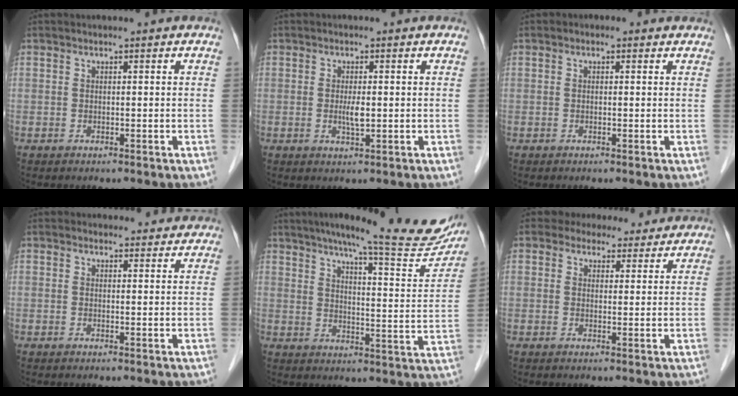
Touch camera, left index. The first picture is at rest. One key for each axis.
{"total": 2.4, "fx": -0.2, "fy": 0.5, "fz": 2.3, "tx": -0.046, "ty": -0.003, "tz": -0.001}
{"total": 0.5, "fx": 0.1, "fy": 0.5, "fz": 0.3, "tx": -0.006, "ty": 0.003, "tz": -0.006}
{"total": 4.1, "fx": 3.9, "fy": 1.4, "fz": 0.0, "tx": 0.005, "ty": 0.006, "tz": 0.038}
{"total": 23.3, "fx": 19.7, "fy": 2.3, "fz": 12.2, "tx": -0.167, "ty": -0.039, "tz": 0.243}
{"total": 7.2, "fx": 6.5, "fy": 2.9, "fz": 0.6, "tx": 0.009, "ty": 0.008, "tz": 0.067}